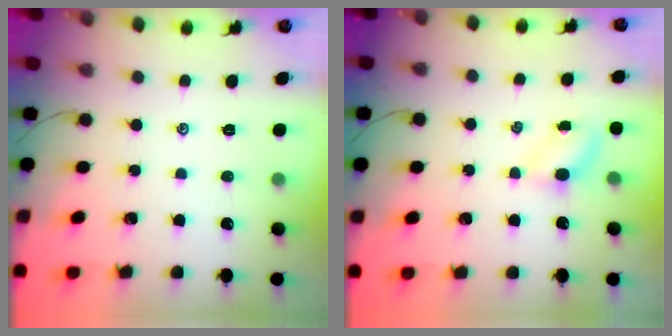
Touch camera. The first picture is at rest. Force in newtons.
{"total": 3.5, "press": 3.4, "slide": 1.0}